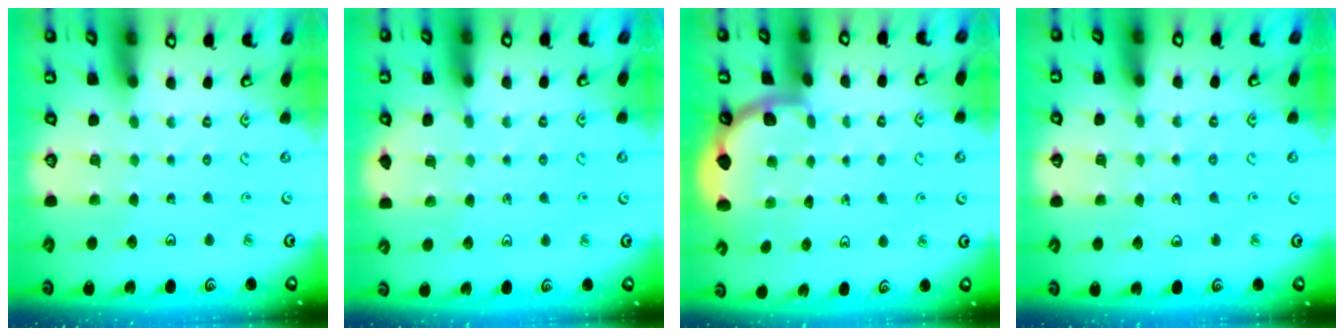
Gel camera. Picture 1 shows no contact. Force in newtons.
{"total": 5.8, "press": 5.7, "slide": 1.2}
{"total": 1.6, "press": 1.6, "slide": 0.2}
{"total": 4.6, "press": 4.3, "slide": 1.4}